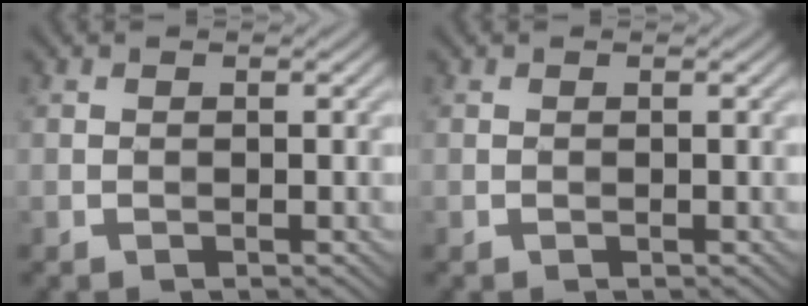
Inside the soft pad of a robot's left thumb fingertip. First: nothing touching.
{"total": 0.0}